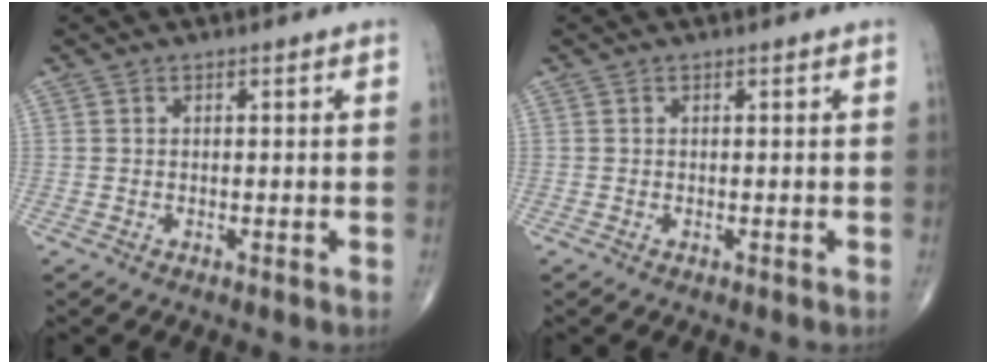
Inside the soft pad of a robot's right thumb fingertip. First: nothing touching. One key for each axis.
{"total": 0.0}